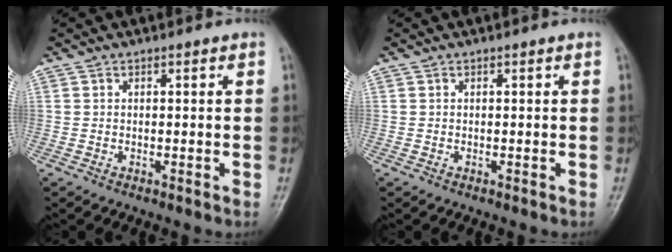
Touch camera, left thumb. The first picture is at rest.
{"total": 0.0}